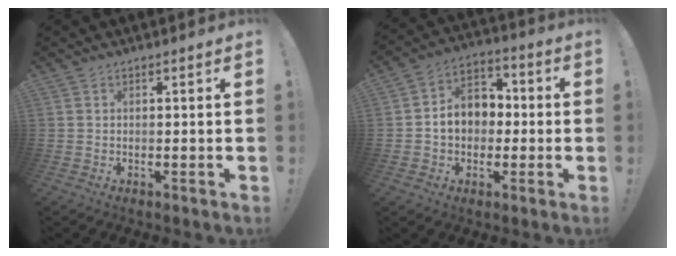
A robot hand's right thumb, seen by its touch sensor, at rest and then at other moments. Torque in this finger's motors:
{"motor_torque": [0.89, 1.00, 0.73, -0.17, 0.05]}